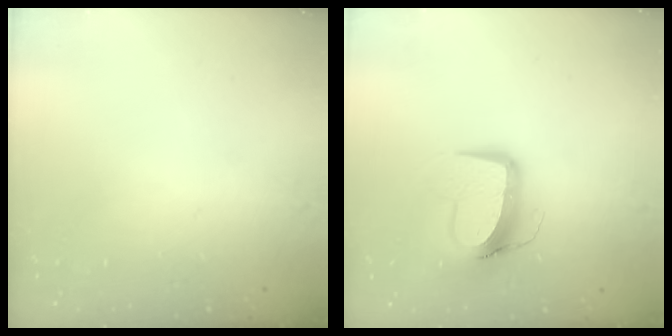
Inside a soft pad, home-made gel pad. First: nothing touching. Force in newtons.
{"total": 11.5, "press": 11.5, "slide": 1.4}